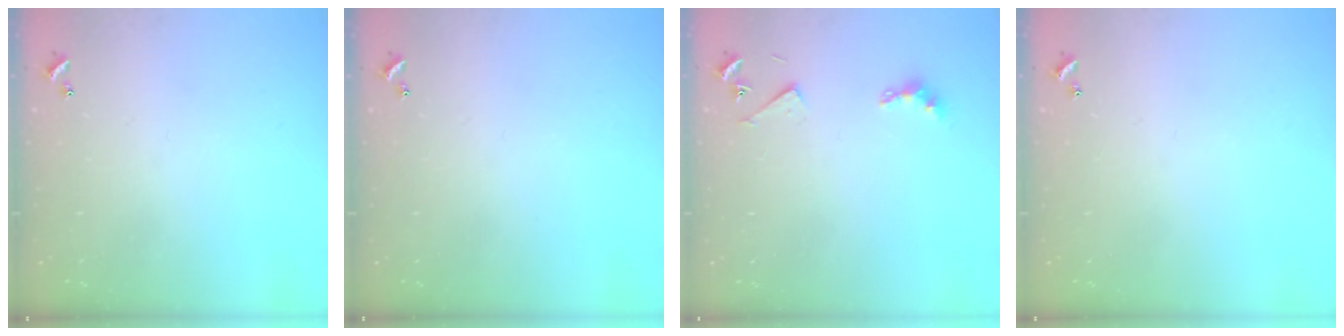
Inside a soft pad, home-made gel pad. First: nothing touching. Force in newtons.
{"total": 0.0}
{"total": 4.2, "press": 4.2, "slide": 0.6}
{"total": 0.0}